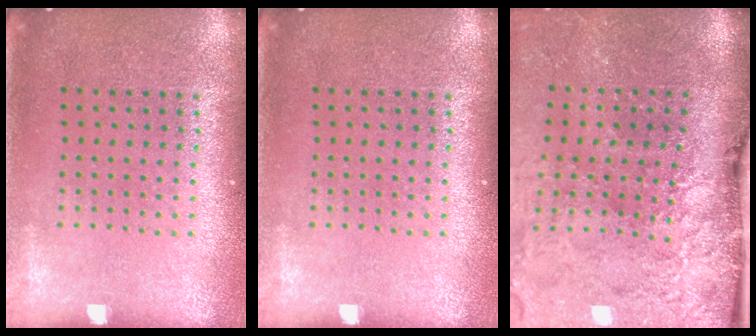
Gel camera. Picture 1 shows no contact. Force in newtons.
{"total": 0.0}
{"total": 5.1, "press": 3.8, "slide": 3.3}